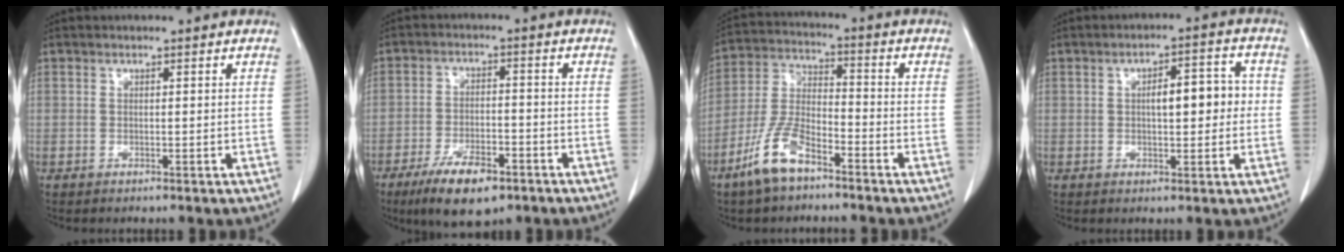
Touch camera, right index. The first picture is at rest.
{"total": 9.4, "force": [-6.0, 3.2, 6.5], "torque": [-0.116, -0.010, -0.098]}
{"total": 10.3, "force": [-6.8, 3.4, 6.9], "torque": [-0.160, -0.005, -0.136]}
{"total": 6.6, "force": [0.4, 2.3, 6.1], "torque": [-0.089, 0.024, 0.006]}